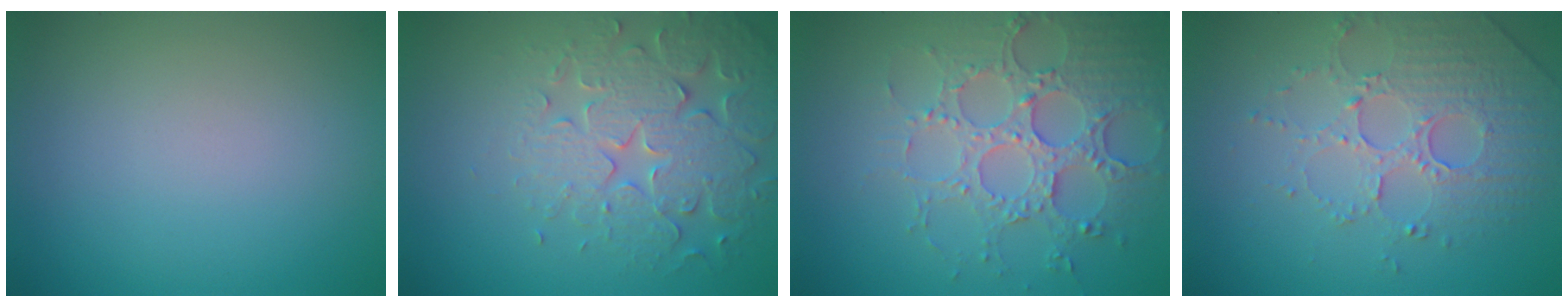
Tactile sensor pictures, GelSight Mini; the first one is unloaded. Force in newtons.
{"total": 4.6, "press": 4.6, "slide": 0.7}
{"total": 4.5, "press": 4.5, "slide": 0.4}
{"total": 5.1, "press": 3.6, "slide": 3.6}